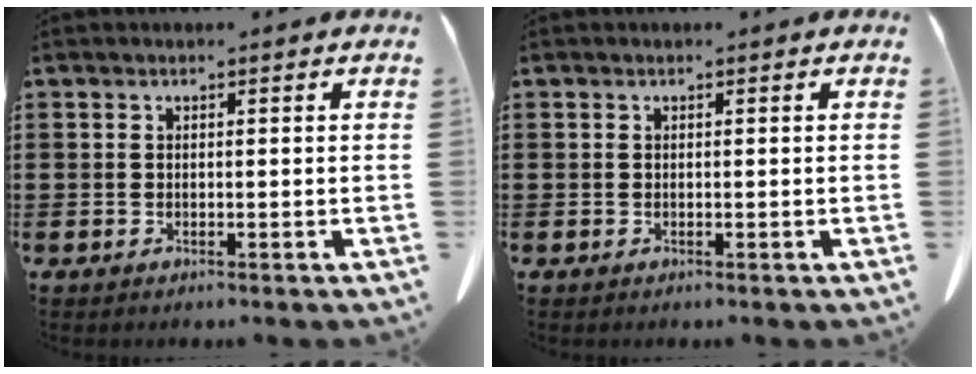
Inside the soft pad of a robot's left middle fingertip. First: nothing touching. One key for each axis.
{"total": 0.0}